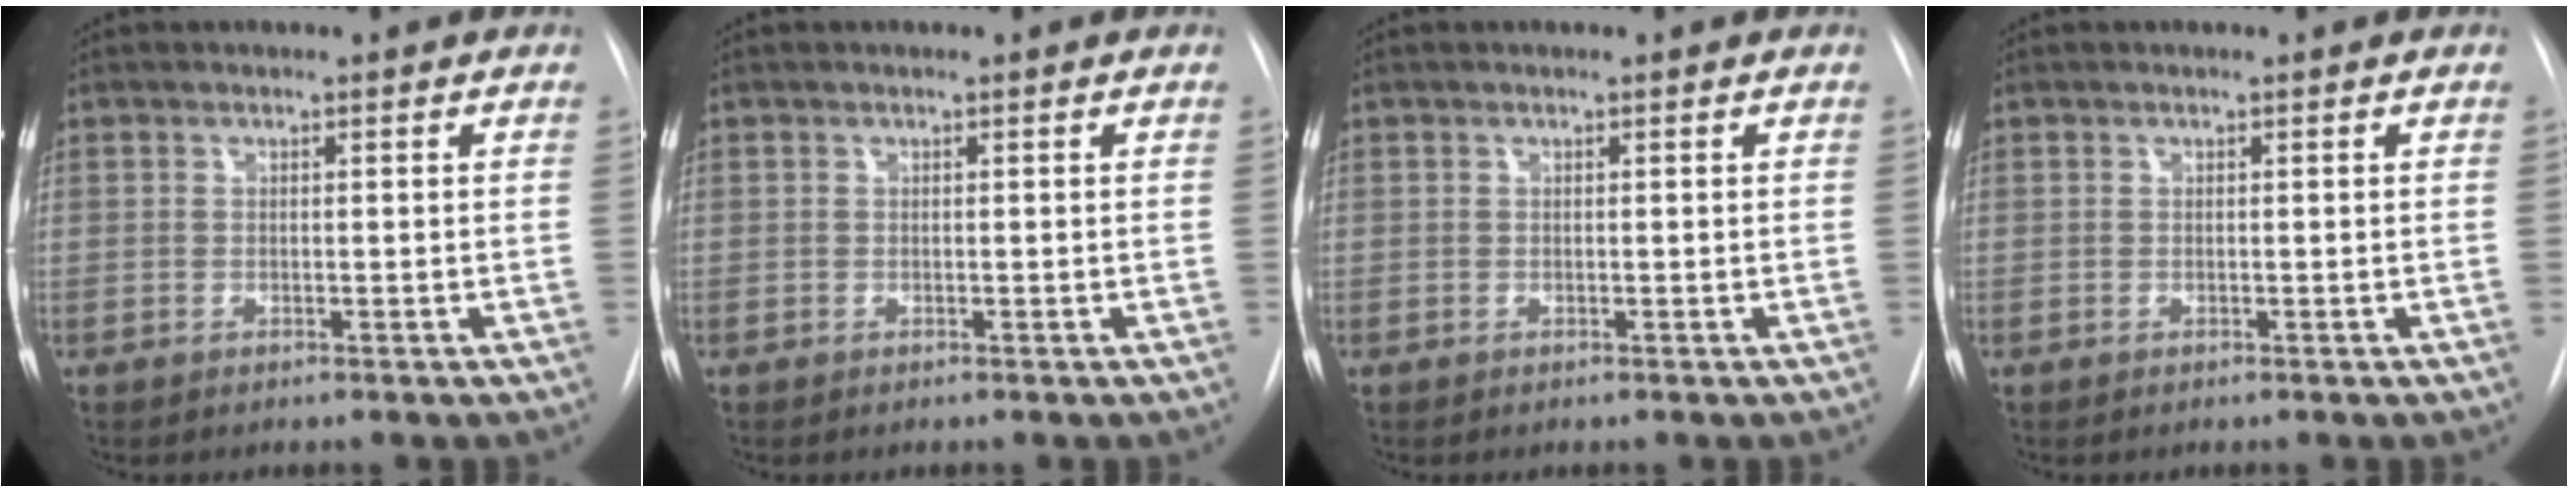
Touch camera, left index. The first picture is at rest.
{"total": 0.0}
{"total": 0.0}
{"total": 0.0}